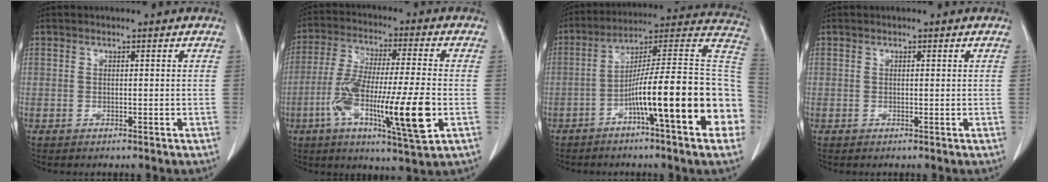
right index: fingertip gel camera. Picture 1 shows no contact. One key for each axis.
{"total": 16.8, "fx": -4.6, "fy": 1.3, "fz": 16.1, "tx": -0.291, "ty": -0.016, "tz": -0.078}
{"total": 22.3, "fx": -6.4, "fy": 1.6, "fz": 21.2, "tx": -0.231, "ty": 0.030, "tz": -0.098}
{"total": 0.0}